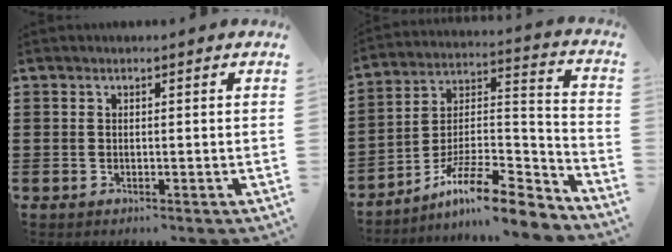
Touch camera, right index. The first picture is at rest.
{"total": 11.2, "force": [-8.6, 2.5, 6.6], "torque": [-0.116, 0.021, -0.166]}